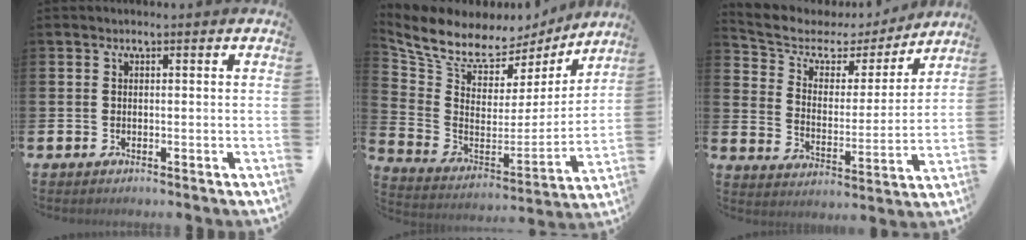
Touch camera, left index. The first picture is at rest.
{"total": 9.7, "force": [8.2, 4.3, 2.7], "torque": [-0.109, -0.049, 0.146]}
{"total": 6.3, "force": [4.9, 3.5, 1.7], "torque": [-0.073, -0.031, 0.080]}